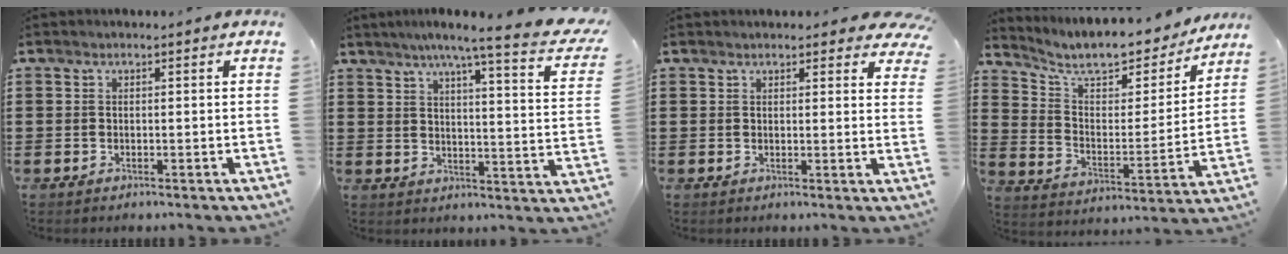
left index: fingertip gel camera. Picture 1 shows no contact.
{"total": 7.0, "force": [5.4, -0.6, 4.3], "torque": [-0.090, -0.042, 0.082]}
{"total": 2.9, "force": [2.7, 1.0, 0.6], "torque": [-0.003, -0.009, 0.048]}
{"total": 9.2, "force": [8.2, 1.8, 3.7], "torque": [-0.094, -0.060, 0.136]}